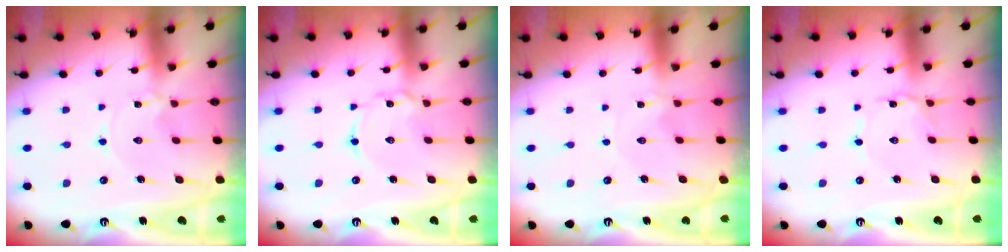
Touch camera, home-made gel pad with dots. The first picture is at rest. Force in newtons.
{"total": 2.7, "press": 2.7, "slide": 0.4}
{"total": 0.0}
{"total": 1.0, "press": 1.0, "slide": 0.1}